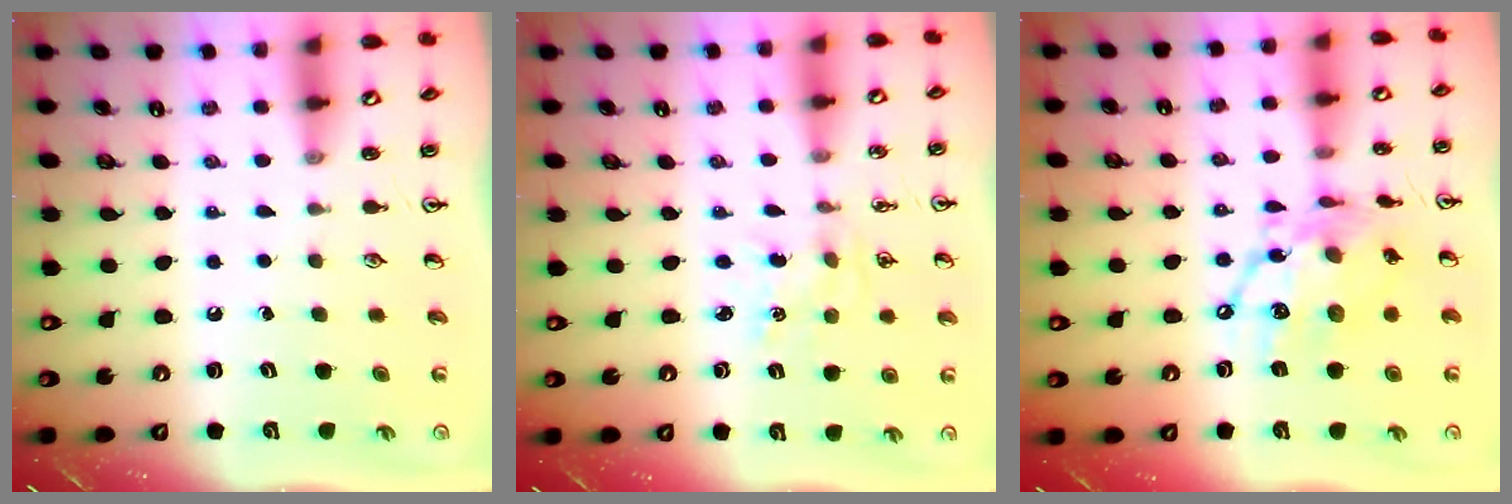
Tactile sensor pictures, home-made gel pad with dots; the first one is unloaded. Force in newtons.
{"total": 0.6, "press": 0.6, "slide": 0.1}
{"total": 15.1, "press": 15.0, "slide": 1.6}